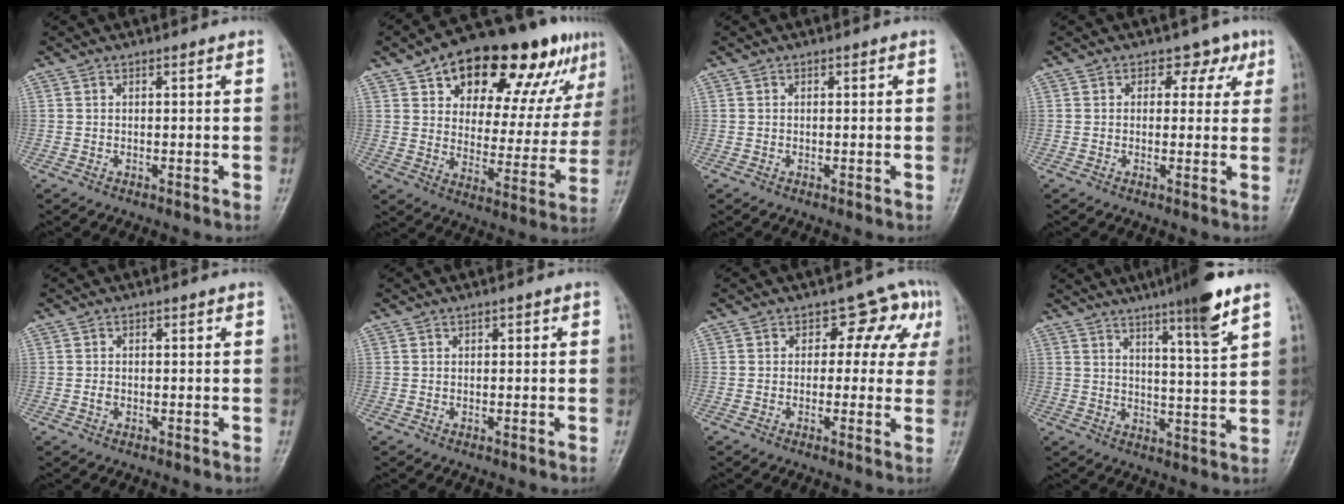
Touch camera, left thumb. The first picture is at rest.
{"total": 25.0, "force": [13.9, 11.7, 17.2], "torque": [-0.206, -0.007, 0.206]}
{"total": 0.0}
{"total": 4.0, "force": [1.8, 3.1, 1.6], "torque": [0.012, -0.002, 0.015]}
{"total": 0.9, "force": [-0.4, 0.7, 0.4], "torque": [-0.009, 0.001, -0.008]}
{"total": 0.8, "force": [0.2, 0.5, 0.6], "torque": [-0.002, 0.002, 0.001]}
{"total": 7.6, "force": [2.0, 5.5, 4.8], "torque": [0.002, 0.009, 0.012]}
{"total": 10.6, "force": [6.9, 0.3, 8.1], "torque": [-0.119, -0.038, 0.105]}